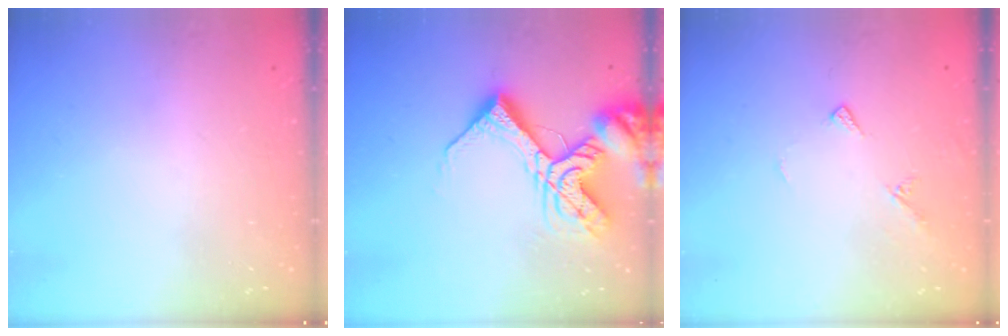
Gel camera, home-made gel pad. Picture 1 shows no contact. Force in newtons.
{"total": 17.0, "press": 16.9, "slide": 2.1}
{"total": 6.4, "press": 6.4, "slide": 0.7}